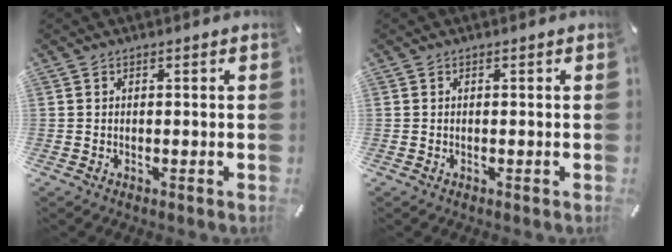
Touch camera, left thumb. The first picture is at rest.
{"total": 0.0}